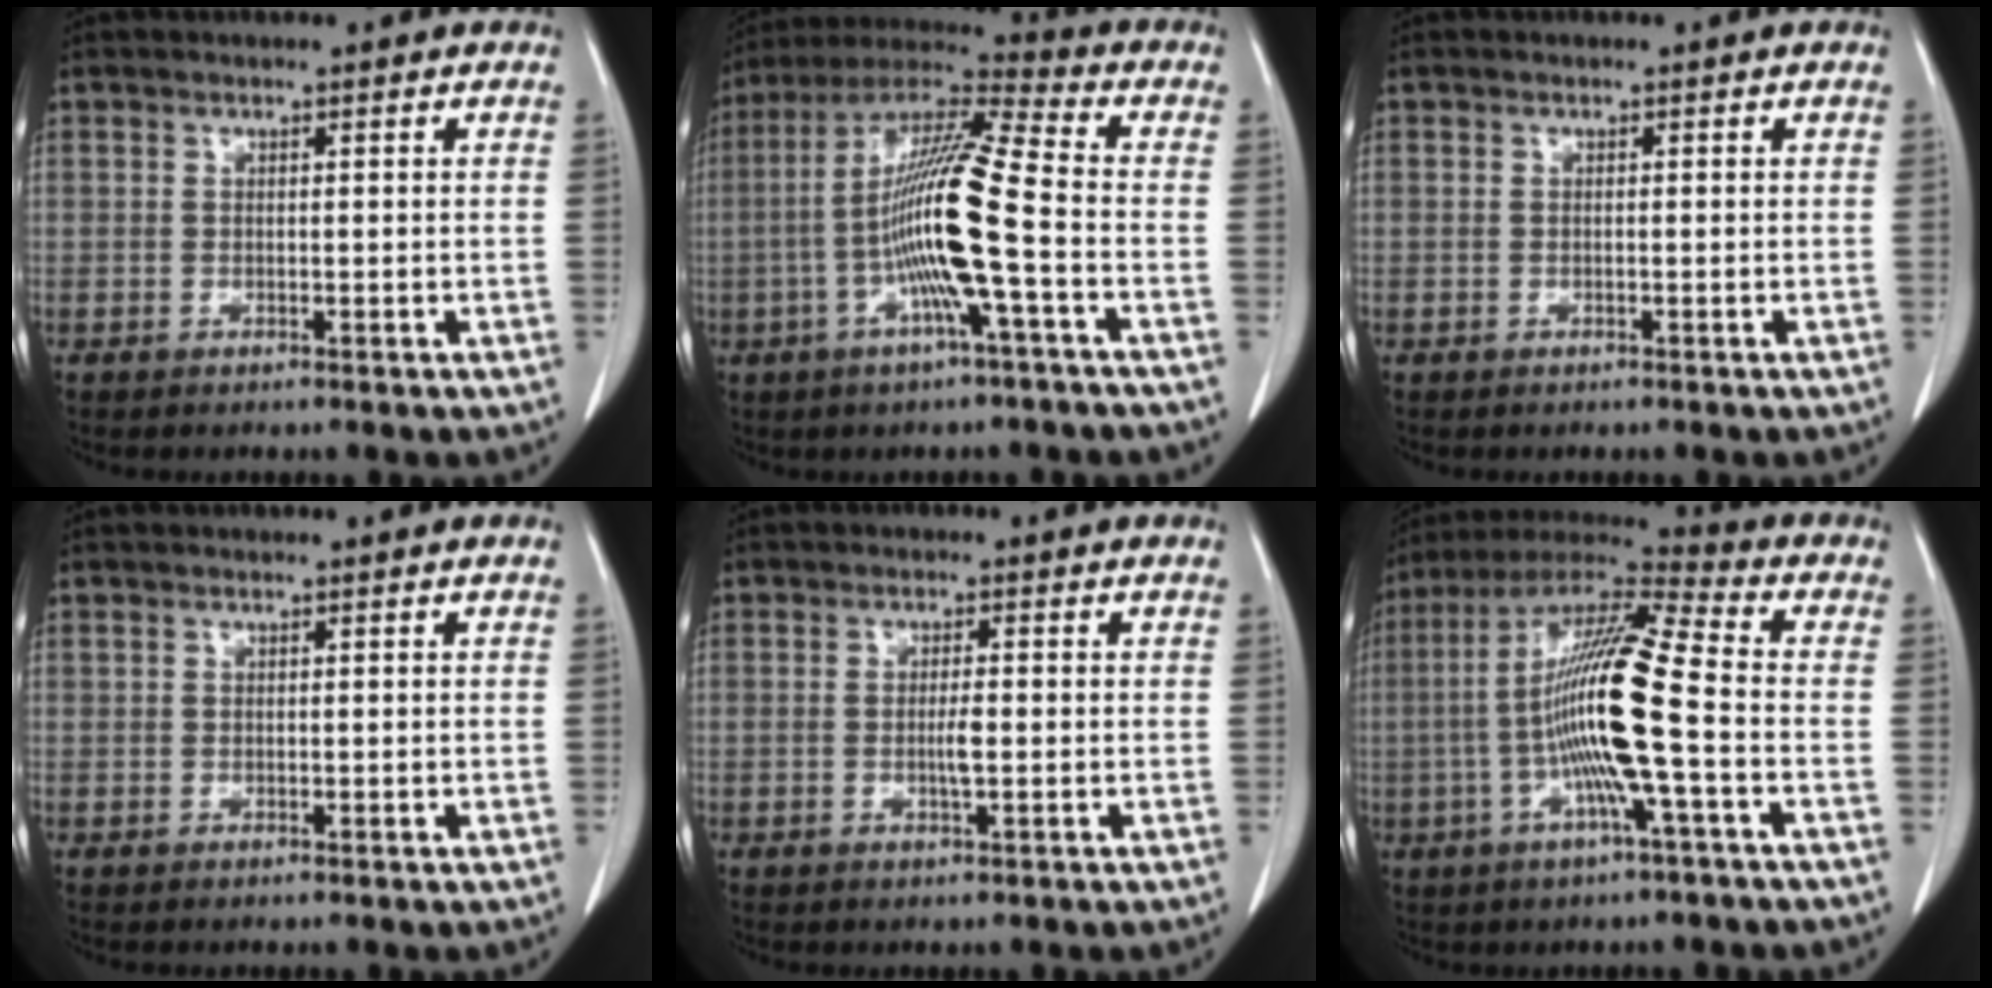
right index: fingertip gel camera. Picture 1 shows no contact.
{"total": 15.2, "force": [-3.0, -0.1, 15.0], "torque": [-0.291, 0.006, -0.066]}
{"total": 0.0}
{"total": 0.0}
{"total": 2.5, "force": [-0.3, 0.3, 2.5], "torque": [-0.046, 0.000, -0.002]}
{"total": 16.4, "force": [-2.5, 0.5, 16.2], "torque": [-0.313, 0.005, -0.056]}